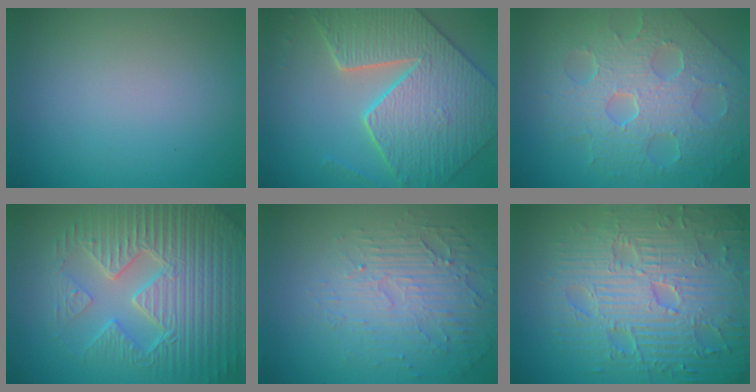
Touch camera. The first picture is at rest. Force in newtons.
{"total": 7.7, "press": 6.6, "slide": 4.0}
{"total": 8.8, "press": 6.1, "slide": 6.4}
{"total": 8.3, "press": 6.4, "slide": 5.3}
{"total": 5.7, "press": 3.3, "slide": 4.6}
{"total": 10.8, "press": 7.2, "slide": 8.1}